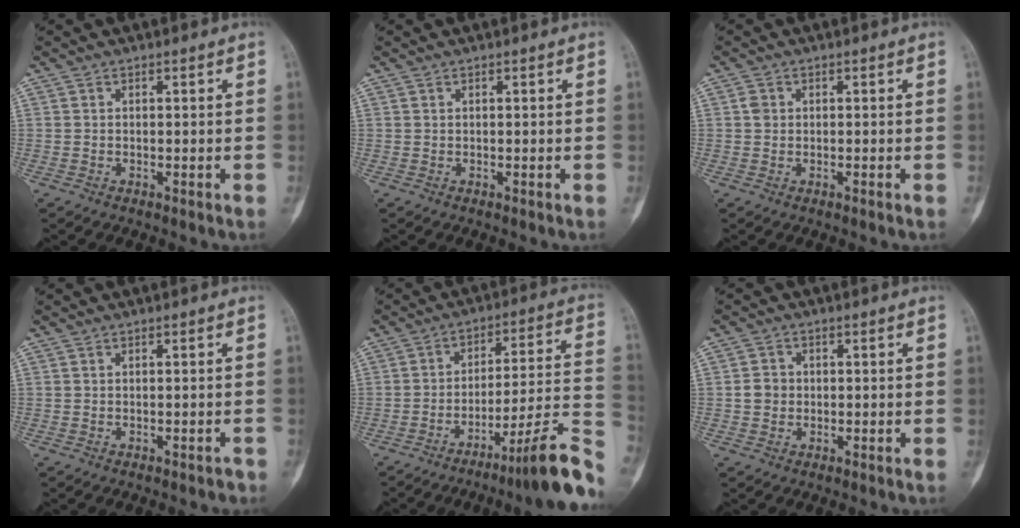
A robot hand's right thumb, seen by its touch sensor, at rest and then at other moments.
{"total": 0.0}
{"total": 1.4, "force": [-0.1, 1.2, 0.7], "torque": [-0.008, 0.003, -0.003]}
{"total": 1.0, "force": [-0.8, 0.4, 0.5], "torque": [-0.008, 0.006, -0.006]}
{"total": 18.8, "force": [-11.1, 1.8, 15.0], "torque": [-0.157, 0.085, -0.160]}
{"total": 3.0, "force": [-0.2, 2.8, 1.2], "torque": [-0.008, 0.007, -0.007]}